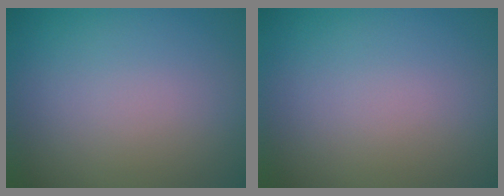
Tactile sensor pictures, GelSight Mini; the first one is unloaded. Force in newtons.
{"total": 0.0}